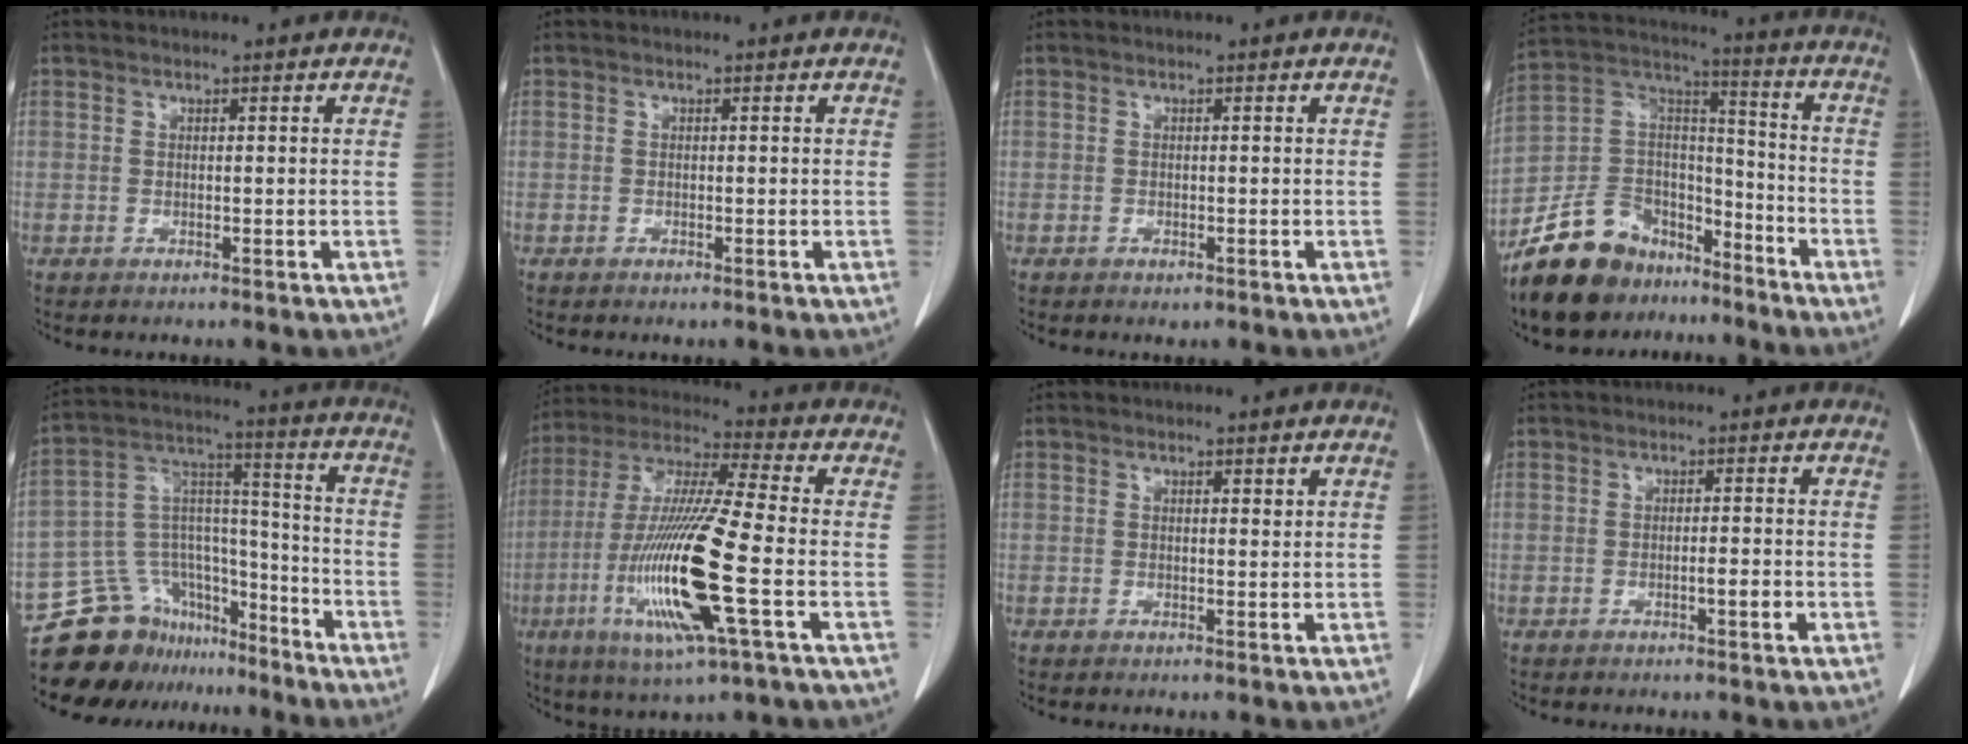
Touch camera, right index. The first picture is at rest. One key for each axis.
{"total": 0.0}
{"total": 0.7, "fx": -0.4, "fy": 0.4, "fz": 0.4, "tx": -0.008, "ty": -0.001, "tz": -0.003}
{"total": 14.8, "fx": -11.4, "fy": 8.2, "fz": 4.7, "tx": -0.095, "ty": 0.055, "tz": -0.201}
{"total": 14.8, "fx": -12.4, "fy": 7.6, "fz": 2.6, "tx": -0.045, "ty": 0.079, "tz": -0.213}
{"total": 18.5, "fx": -4.8, "fy": 0.8, "fz": 17.9, "tx": -0.372, "ty": -0.019, "tz": -0.092}
{"total": 0.5, "fx": 0.4, "fy": 0.1, "fz": 0.3, "tx": -0.007, "ty": -0.003, "tz": 0.004}
{"total": 1.8, "fx": -0.7, "fy": 0.0, "fz": 1.7, "tx": -0.027, "ty": -0.001, "tz": -0.012}